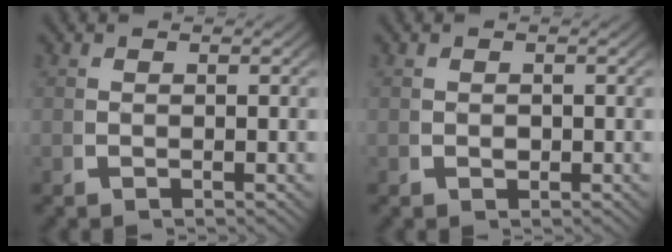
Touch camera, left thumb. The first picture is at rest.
{"total": 0.6, "force": [0.0, 0.6, 0.3], "torque": [-0.008, -0.003, 0.002]}